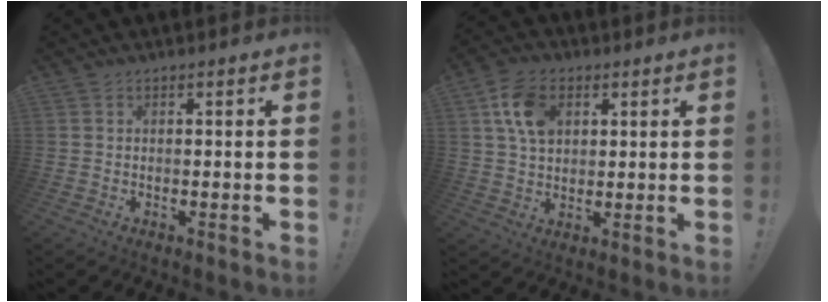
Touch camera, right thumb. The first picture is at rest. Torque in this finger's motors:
{"motor_torque": [-0.55, 0.72, 0.78, 0.03, 0.04]}